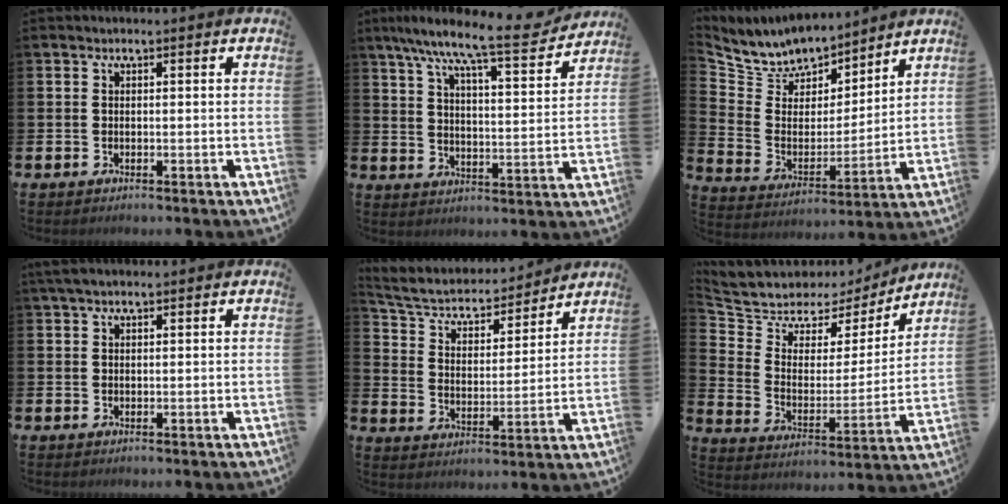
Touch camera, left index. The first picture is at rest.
{"total": 10.3, "force": [8.7, 1.1, 5.3], "torque": [-0.111, -0.061, 0.138]}
{"total": 7.4, "force": [7.1, 2.2, -0.6], "torque": [-0.039, -0.066, 0.126]}
{"total": 2.2, "force": [1.8, 0.7, 1.0], "torque": [-0.016, 0.002, 0.031]}
{"total": 6.3, "force": [5.7, 2.2, 1.4], "torque": [-0.060, -0.046, 0.093]}
{"total": 7.4, "force": [6.7, 3.1, 0.4], "torque": [-0.055, -0.053, 0.117]}